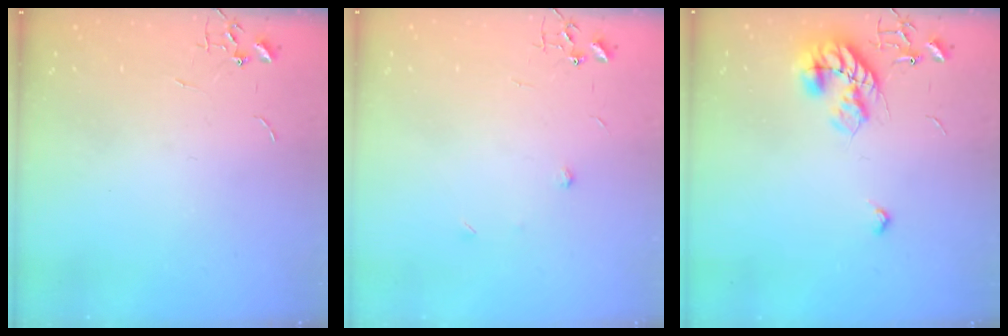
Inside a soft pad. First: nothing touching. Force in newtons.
{"total": 4.8, "press": 4.8, "slide": 0.6}
{"total": 13.8, "press": 13.8, "slide": 0.5}